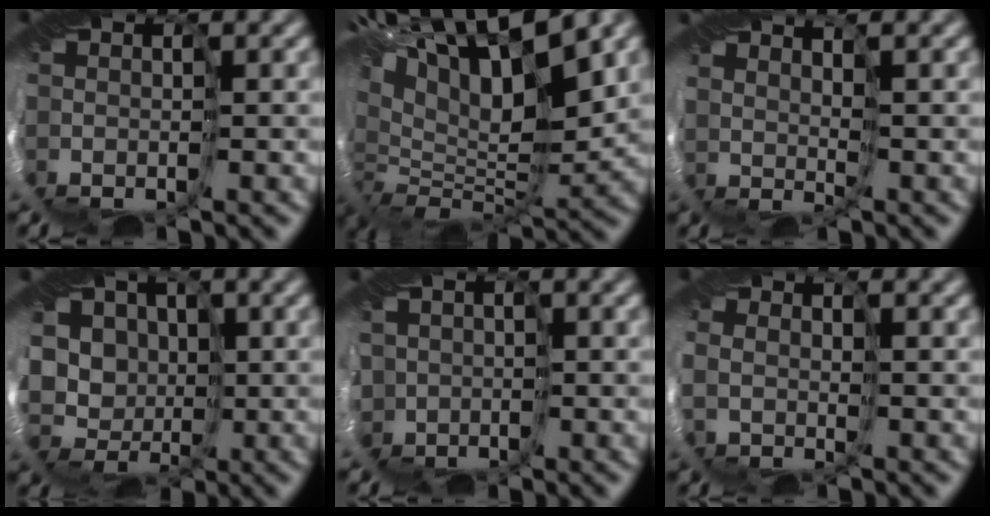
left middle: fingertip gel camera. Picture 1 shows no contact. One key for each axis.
{"total": 12.5, "fx": 6.7, "fy": 5.2, "fz": 9.2, "tx": -0.185, "ty": 0.025, "tz": 0.115}
{"total": 2.8, "fx": 2.4, "fy": -1.2, "fz": -0.8, "tx": 0.008, "ty": 0.003, "tz": 0.039}
{"total": 5.7, "fx": 3.1, "fy": 4.7, "fz": 0.8, "tx": -0.031, "ty": 0.015, "tz": 0.048}
{"total": 4.2, "fx": 0.0, "fy": 4.0, "fz": 1.2, "tx": -0.028, "ty": 0.000, "tz": -0.014}
{"total": 1.7, "fx": 1.4, "fy": -0.4, "fz": -1.0, "tx": 0.009, "ty": 0.007, "tz": 0.025}